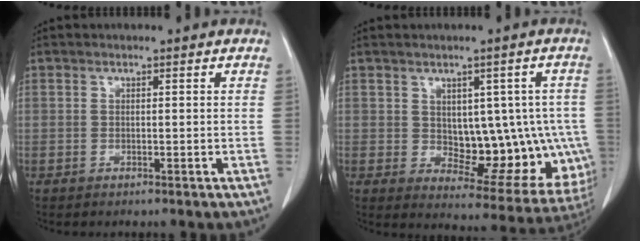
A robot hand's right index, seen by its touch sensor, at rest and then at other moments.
{"total": 13.4, "force": [-0.1, 7.6, 11.1], "torque": [-0.120, 0.013, 0.023]}